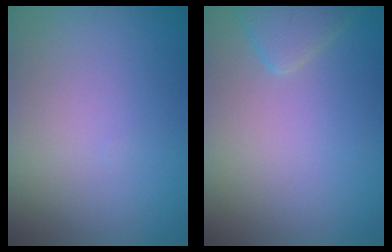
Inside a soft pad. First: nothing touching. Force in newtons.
{"total": 2.3, "press": 2.2, "slide": 0.2}